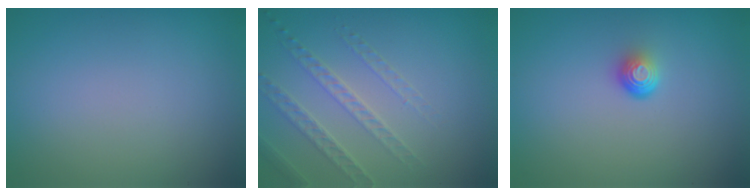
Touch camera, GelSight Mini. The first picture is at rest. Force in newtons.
{"total": 1.9, "press": 1.7, "slide": 0.8}
{"total": 1.7, "press": 1.1, "slide": 1.3}